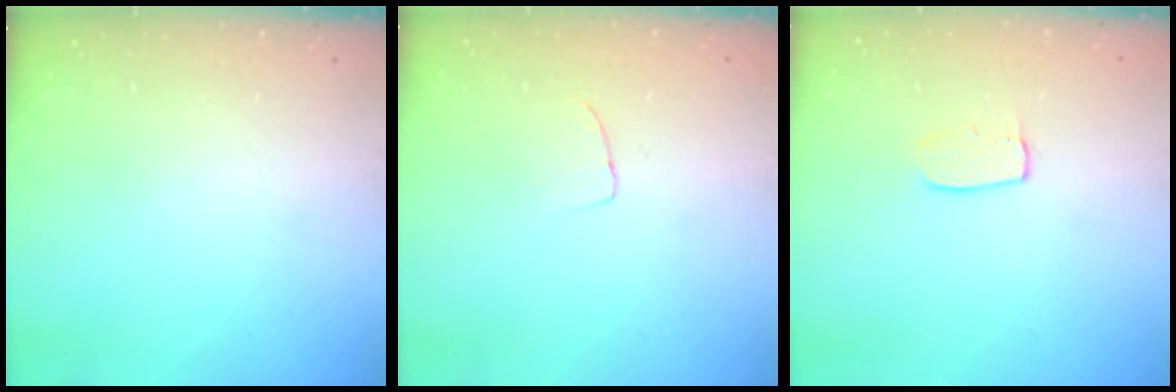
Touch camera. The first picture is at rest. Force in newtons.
{"total": 3.2, "press": 3.2, "slide": 0.2}
{"total": 5.6, "press": 5.6, "slide": 0.4}